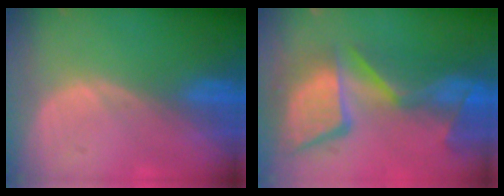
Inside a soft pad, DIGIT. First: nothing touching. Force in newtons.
{"total": 13.6, "press": 11.1, "slide": 7.8}